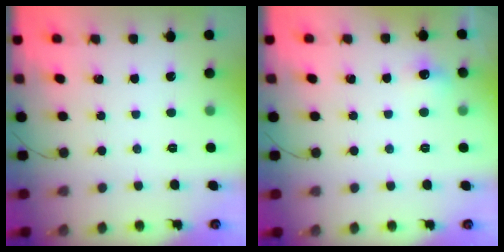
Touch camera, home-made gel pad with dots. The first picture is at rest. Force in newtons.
{"total": 5.7, "press": 5.5, "slide": 1.3}